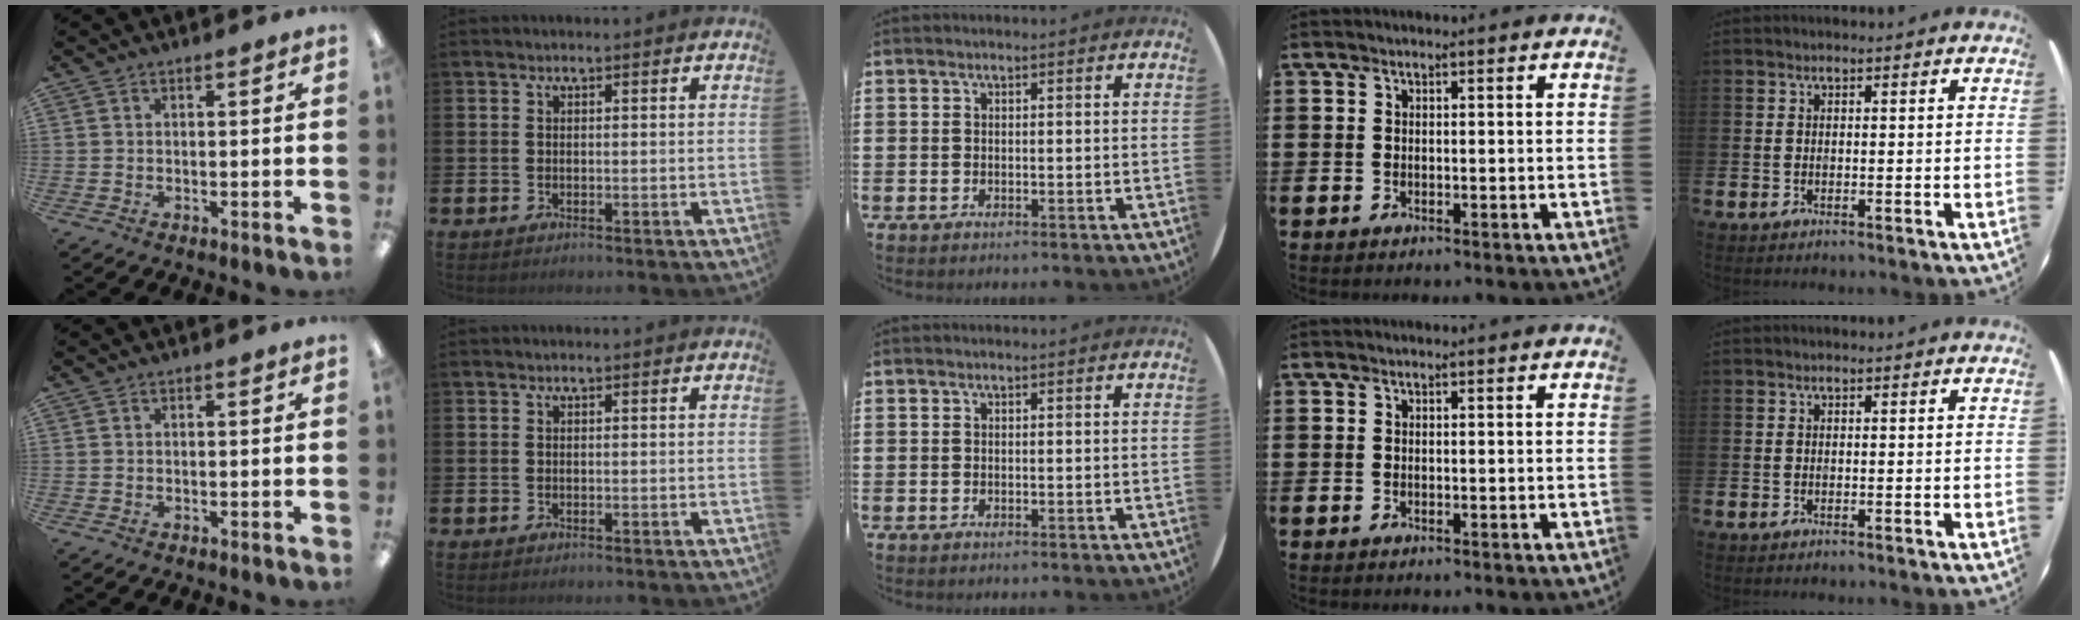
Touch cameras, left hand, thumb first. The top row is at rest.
{}